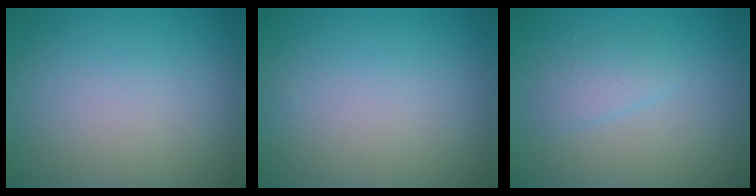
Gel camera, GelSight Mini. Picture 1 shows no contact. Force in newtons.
{"total": 0.0}
{"total": 1.6, "press": 1.6, "slide": 0.0}